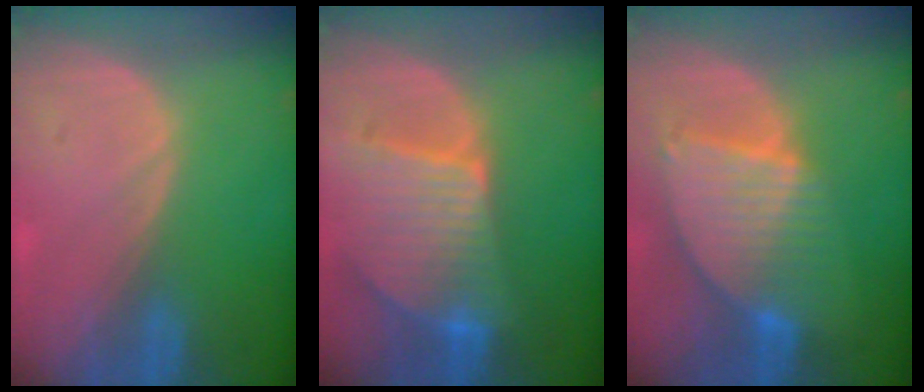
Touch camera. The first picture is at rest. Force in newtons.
{"total": 9.4, "press": 8.2, "slide": 4.6}
{"total": 8.6, "press": 7.5, "slide": 4.1}